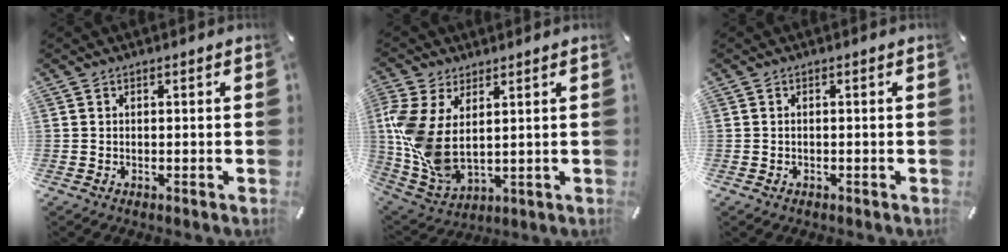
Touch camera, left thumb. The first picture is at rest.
{"total": 11.0, "force": [2.3, 6.9, 8.2], "torque": [-0.199, -0.023, 0.048]}
{"total": 0.9, "force": [-0.3, 0.5, 0.7], "torque": [-0.014, 0.001, -0.007]}